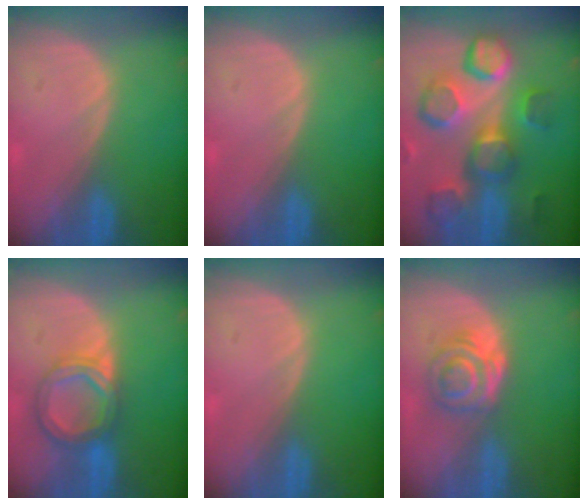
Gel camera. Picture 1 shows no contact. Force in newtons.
{"total": 0.0}
{"total": 12.8, "press": 11.2, "slide": 6.2}
{"total": 6.8, "press": 6.2, "slide": 2.7}
{"total": 0.0}
{"total": 6.3, "press": 5.2, "slide": 3.5}